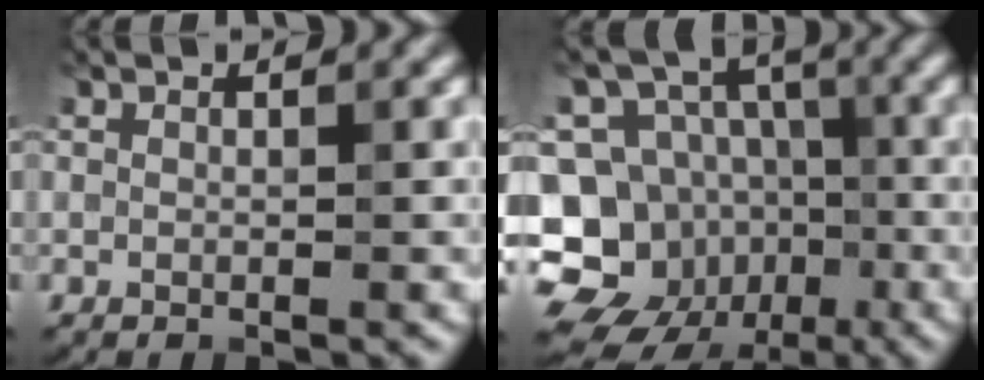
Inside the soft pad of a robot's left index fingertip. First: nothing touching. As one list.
[{"total": 15.1, "force": [-5.7, 13.0, 5.1], "torque": [-0.114, -0.011, -0.100]}]